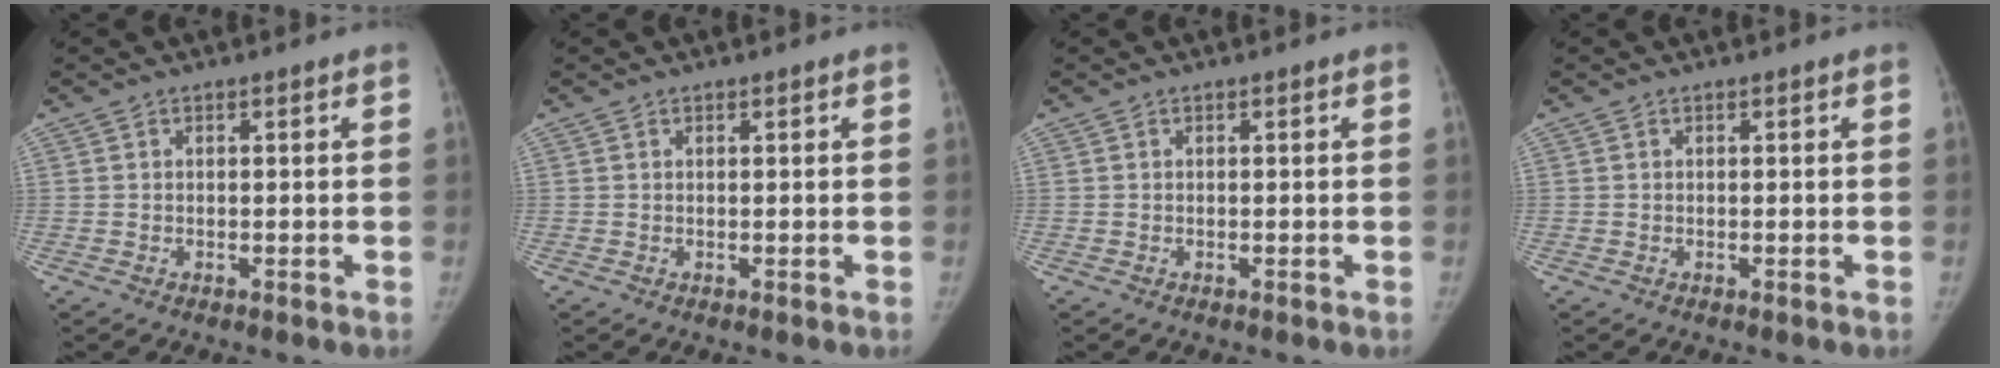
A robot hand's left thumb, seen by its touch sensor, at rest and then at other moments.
{"total": 0.0}
{"total": 0.0}
{"total": 0.0}